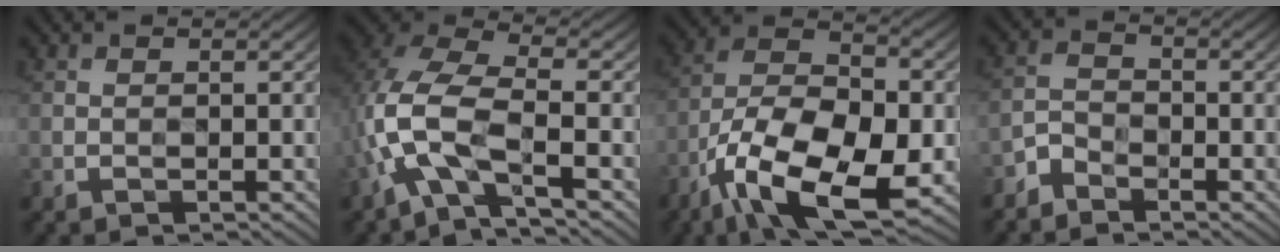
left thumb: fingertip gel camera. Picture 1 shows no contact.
{"total": 9.1, "force": [-3.4, 4.2, 7.3], "torque": [-0.175, 0.009, -0.084]}
{"total": 15.4, "force": [-8.0, 7.2, 11.0], "torque": [-0.213, -0.013, -0.158]}
{"total": 3.7, "force": [-3.1, 1.8, 0.7], "torque": [-0.019, 0.001, -0.073]}